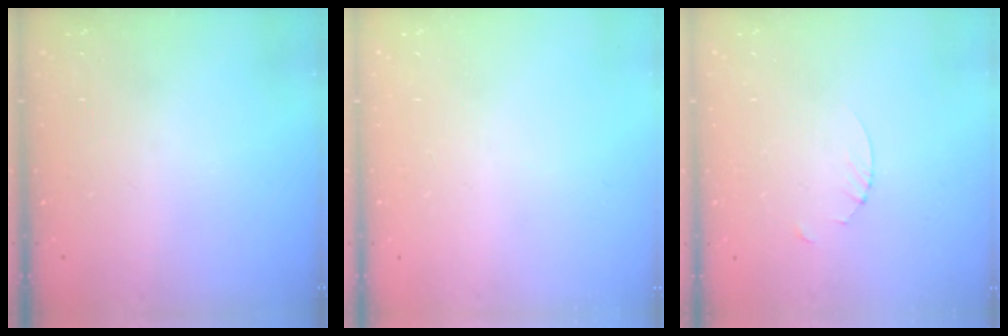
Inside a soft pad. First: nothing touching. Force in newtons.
{"total": 0.0}
{"total": 2.7, "press": 2.7, "slide": 0.3}